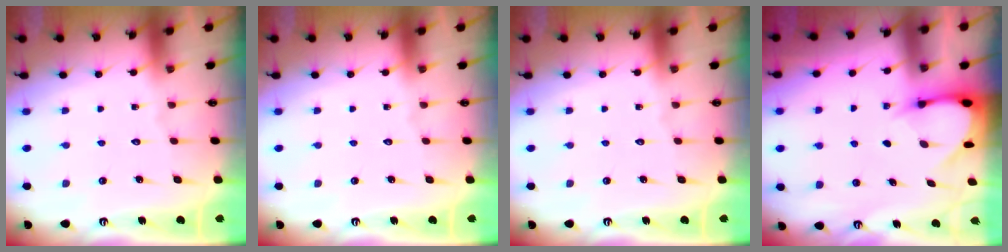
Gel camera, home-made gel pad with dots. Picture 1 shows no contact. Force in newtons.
{"total": 0.0}
{"total": 0.0}
{"total": 3.6, "press": 3.6, "slide": 0.2}